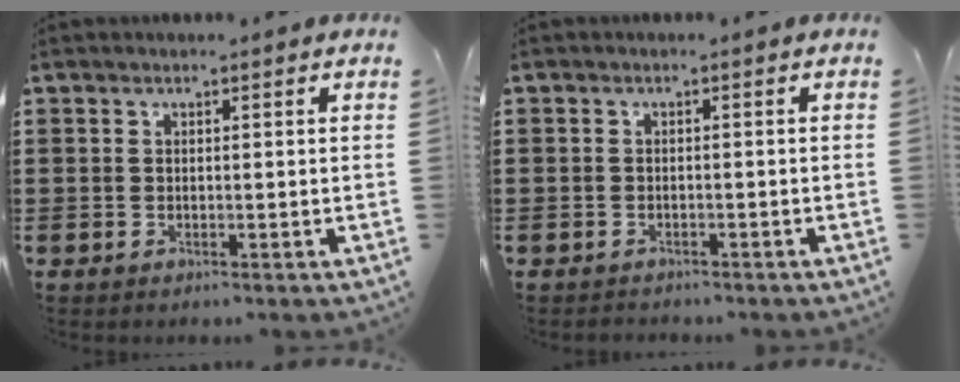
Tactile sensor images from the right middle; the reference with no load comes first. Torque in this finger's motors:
{"motor_torque": [-0.12, 0.23, -0.24, -0.09]}